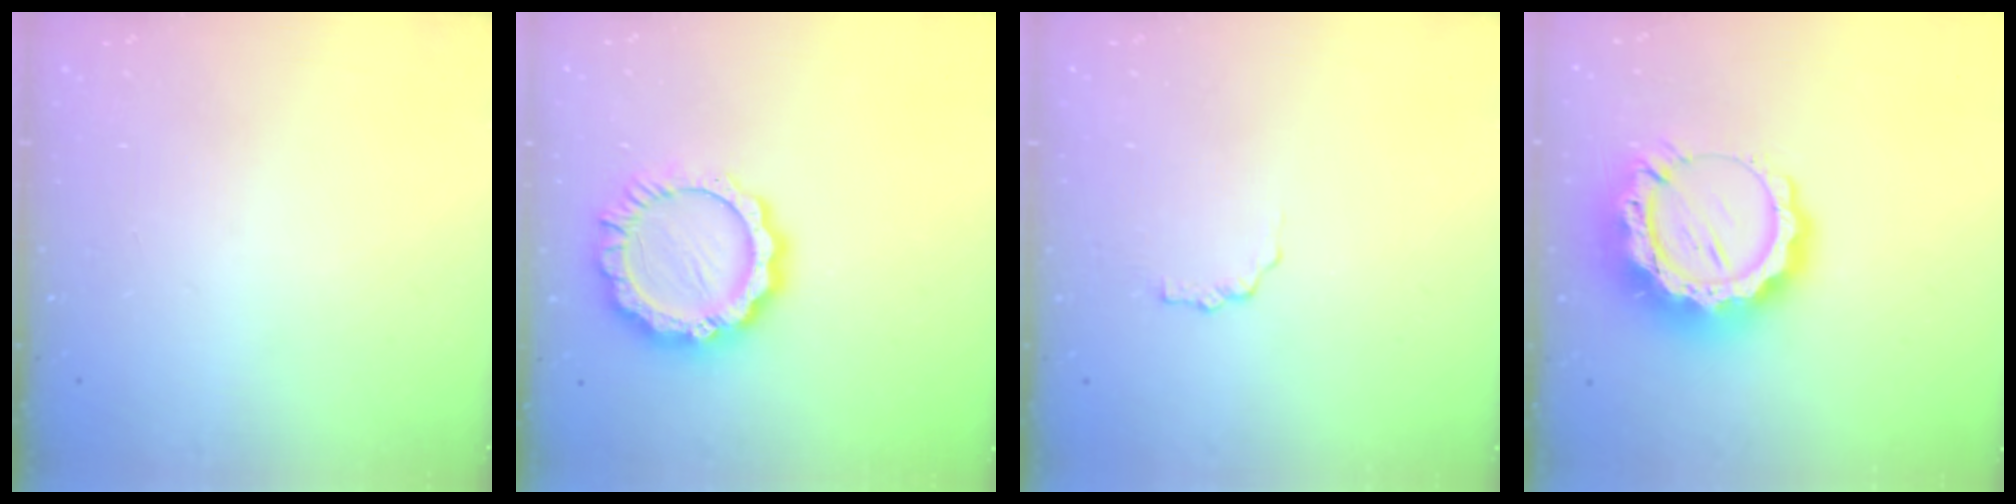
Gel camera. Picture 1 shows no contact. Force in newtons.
{"total": 12.5, "press": 12.5, "slide": 1.1}
{"total": 3.1, "press": 3.1, "slide": 0.5}
{"total": 17.8, "press": 17.7, "slide": 1.6}